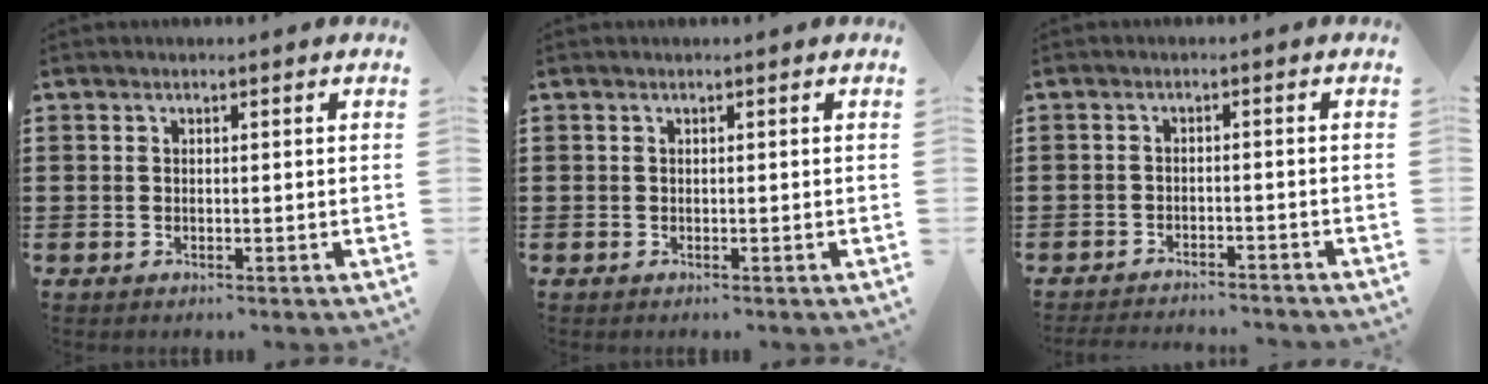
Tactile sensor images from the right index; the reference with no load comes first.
{"total": 0.0}
{"total": 2.3, "force": [-2.3, -0.3, 0.1], "torque": [-0.004, -0.001, -0.048]}